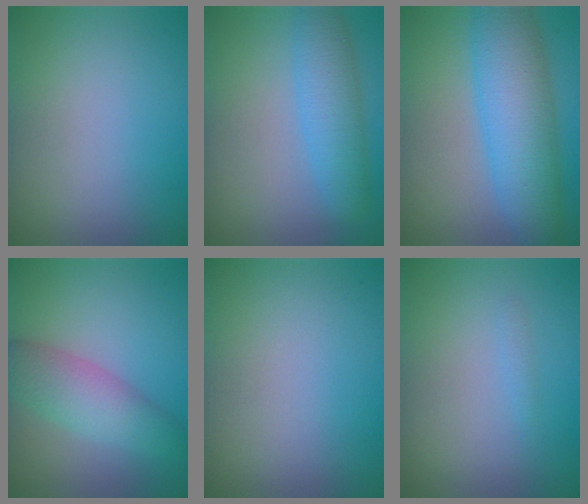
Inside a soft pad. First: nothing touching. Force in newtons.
{"total": 4.2, "press": 4.2, "slide": 0.2}
{"total": 8.1, "press": 8.1, "slide": 0.1}
{"total": 4.3, "press": 4.2, "slide": 0.0}
{"total": 0.0}
{"total": 0.6, "press": 0.6, "slide": 0.0}